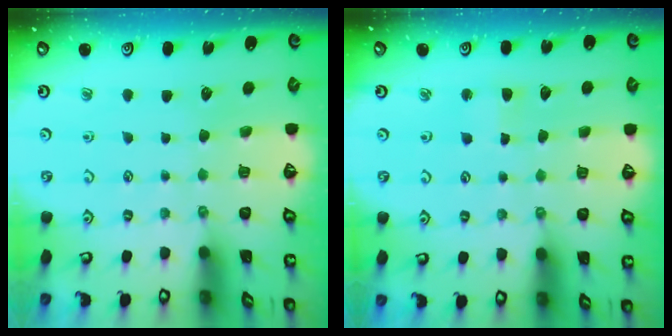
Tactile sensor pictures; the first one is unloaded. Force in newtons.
{"total": 2.8, "press": 2.8, "slide": 0.4}